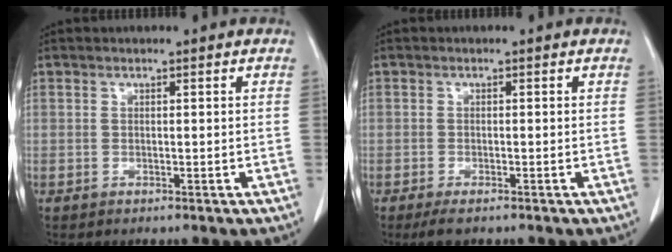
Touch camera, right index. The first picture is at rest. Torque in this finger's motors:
{"motor_torque": [0.14, -0.10, 0.00, 0.00]}